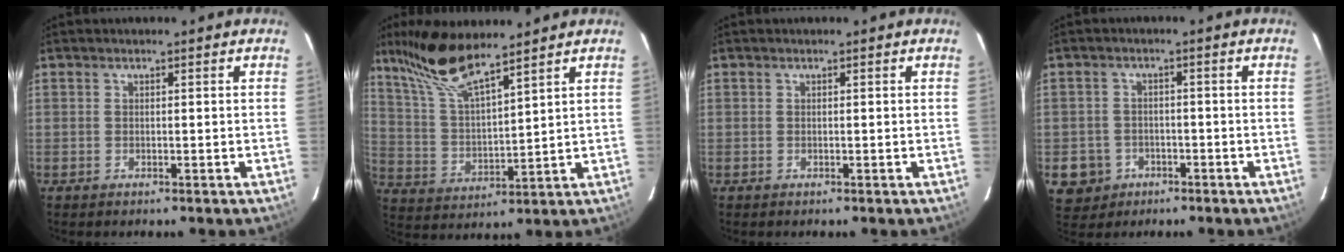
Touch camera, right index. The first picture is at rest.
{"total": 12.7, "force": [10.1, 2.0, 7.4], "torque": [-0.146, 0.010, 0.207]}
{"total": 0.0}
{"total": 6.4, "force": [-2.6, 5.7, 1.3], "torque": [-0.047, 0.014, -0.030]}